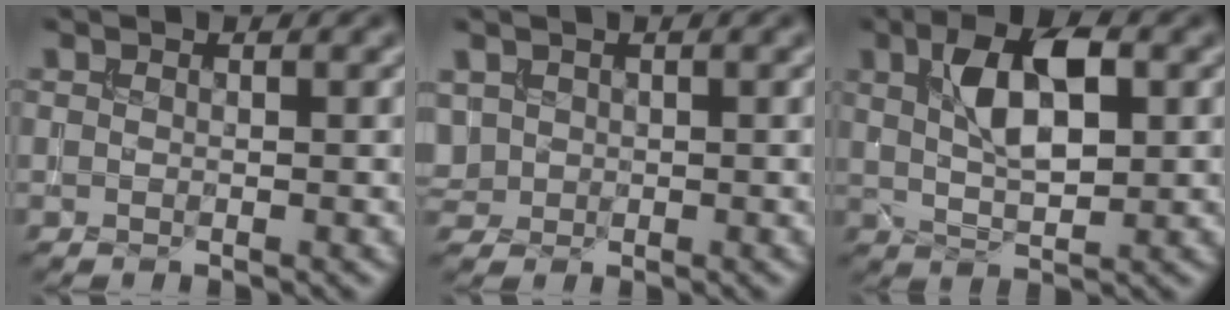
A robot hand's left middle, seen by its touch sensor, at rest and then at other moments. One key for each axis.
{"total": 1.2, "fx": 0.3, "fy": 1.2, "fz": 0.3, "tx": -0.006, "ty": -0.001, "tz": 0.012}
{"total": 6.2, "fx": 1.7, "fy": 2.7, "fz": 5.3, "tx": -0.092, "ty": 0.007, "tz": 0.031}